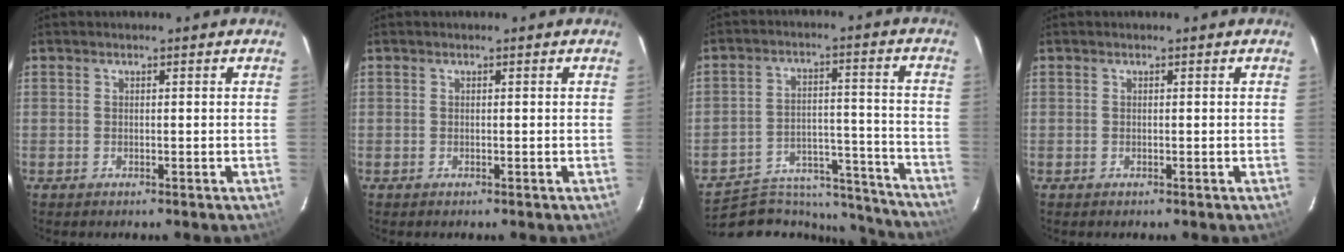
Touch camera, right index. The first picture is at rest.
{"total": 0.0}
{"total": 19.1, "force": [-17.8, 5.8, 3.8], "torque": [-0.062, 0.044, -0.243]}
{"total": 0.0}